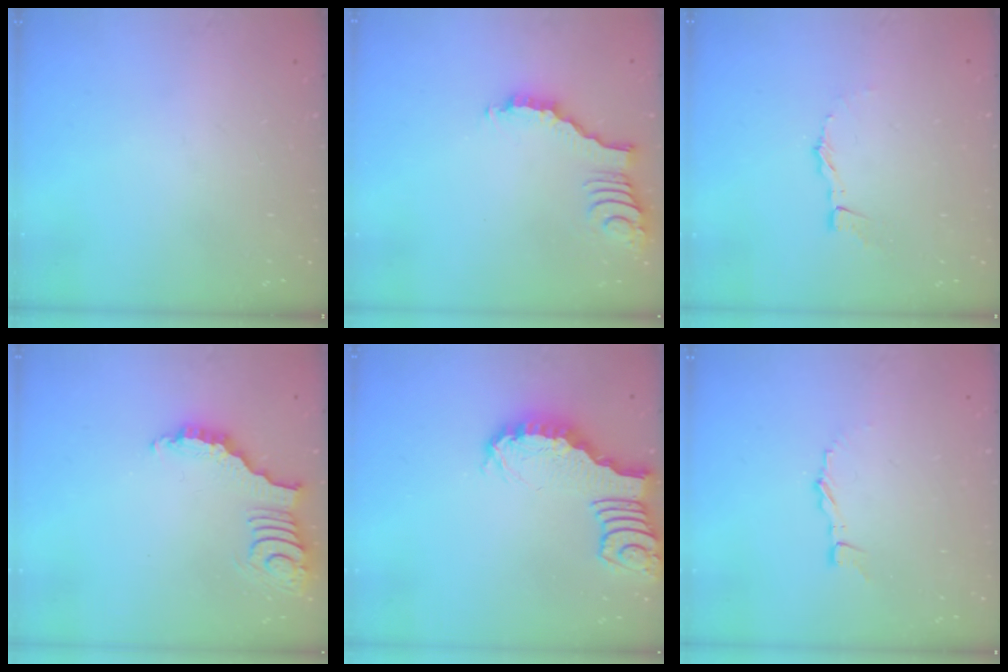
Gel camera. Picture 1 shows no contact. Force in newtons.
{"total": 2.6, "press": 2.6, "slide": 0.4}
{"total": 3.3, "press": 3.3, "slide": 0.4}
{"total": 3.8, "press": 3.8, "slide": 0.5}
{"total": 2.7, "press": 2.6, "slide": 0.4}
{"total": 4.6, "press": 4.6, "slide": 0.4}